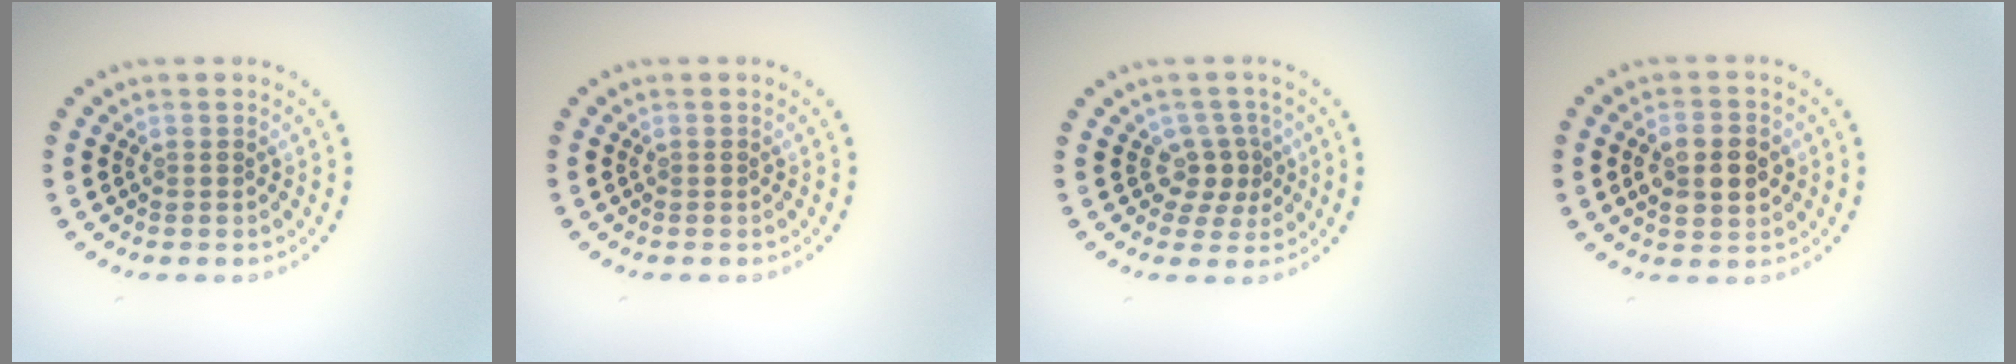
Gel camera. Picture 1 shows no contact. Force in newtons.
{"total": 0.0}
{"total": 2.5, "press": 1.8, "slide": 1.7}
{"total": 4.5, "press": 4.5, "slide": 0.2}